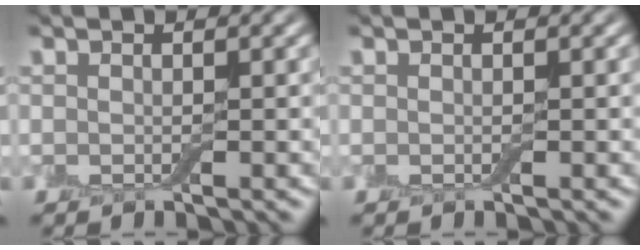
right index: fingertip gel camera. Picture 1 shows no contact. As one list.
[{"total": 0.0}]